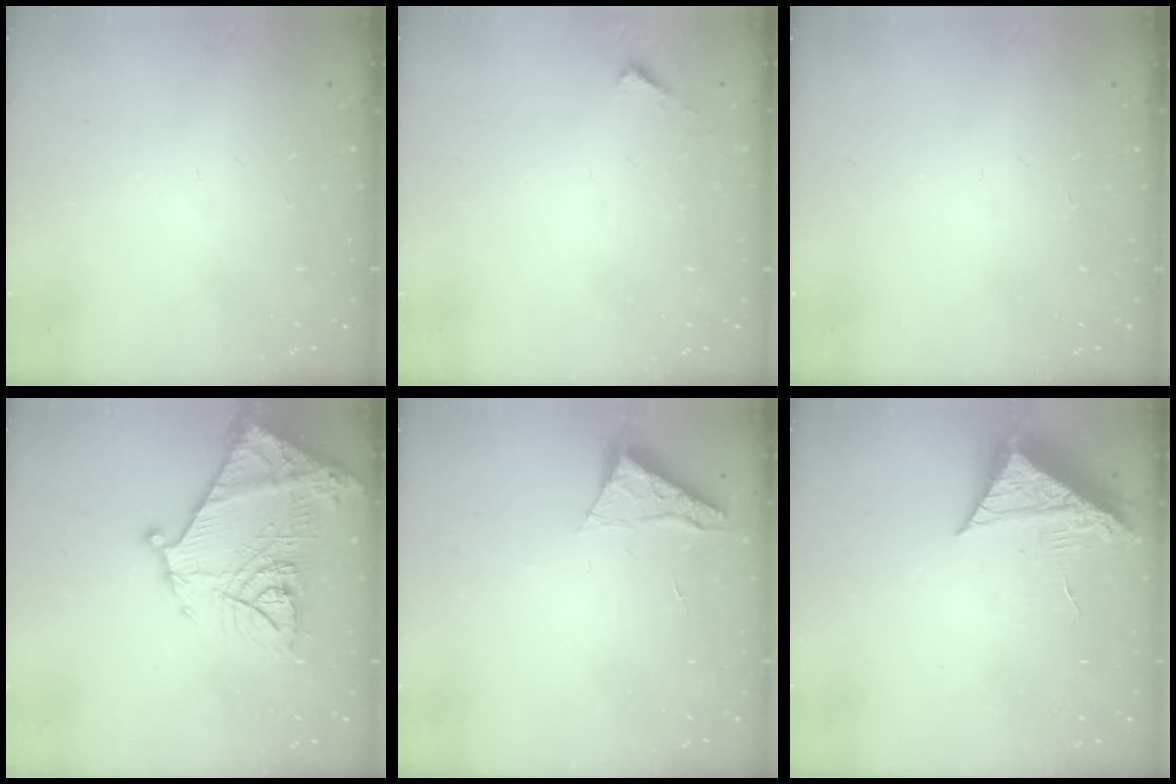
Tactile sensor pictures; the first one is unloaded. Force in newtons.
{"total": 2.1, "press": 2.1, "slide": 0.2}
{"total": 0.0}
{"total": 22.6, "press": 22.5, "slide": 2.0}
{"total": 5.3, "press": 5.3, "slide": 0.5}
{"total": 9.8, "press": 9.8, "slide": 0.6}